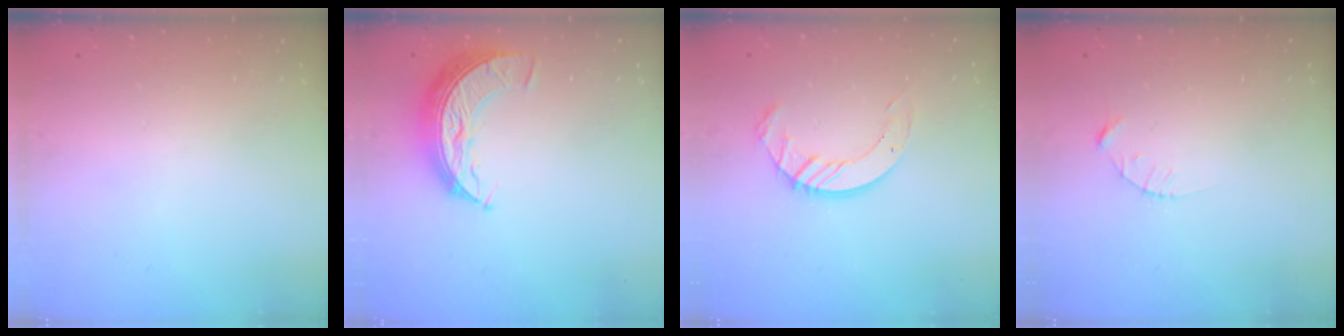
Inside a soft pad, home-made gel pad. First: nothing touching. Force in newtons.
{"total": 9.5, "press": 9.5, "slide": 0.5}
{"total": 8.8, "press": 8.8, "slide": 0.9}
{"total": 2.1, "press": 2.1, "slide": 0.3}